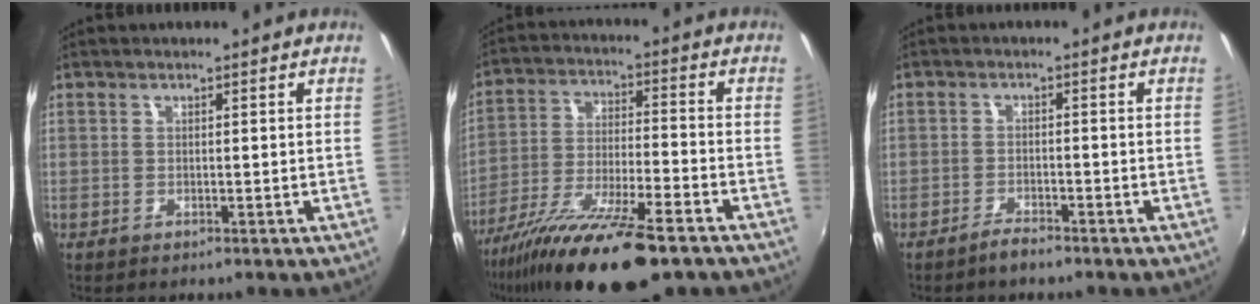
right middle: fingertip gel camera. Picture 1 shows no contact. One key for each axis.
{"total": 20.0, "fx": -14.4, "fy": 3.6, "fz": 13.4, "tx": -0.257, "ty": -0.051, "tz": -0.251}
{"total": 2.6, "fx": -2.3, "fy": 0.6, "fz": 1.0, "tx": -0.029, "ty": 0.000, "tz": -0.043}